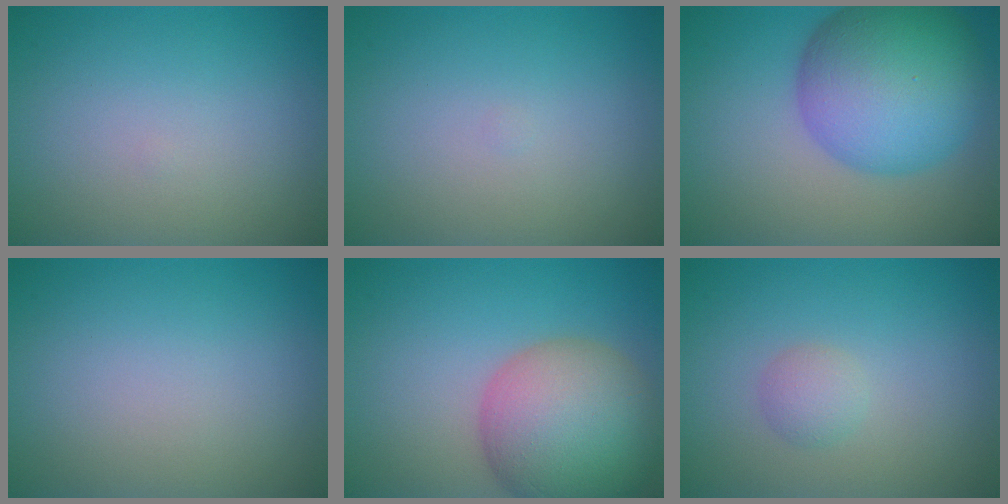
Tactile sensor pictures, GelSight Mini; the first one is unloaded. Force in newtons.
{"total": 0.0}
{"total": 11.6, "press": 11.6, "slide": 0.4}
{"total": 0.0}
{"total": 10.4, "press": 10.4, "slide": 0.6}
{"total": 1.5, "press": 1.4, "slide": 0.1}